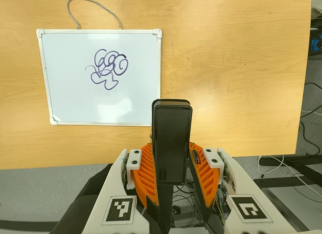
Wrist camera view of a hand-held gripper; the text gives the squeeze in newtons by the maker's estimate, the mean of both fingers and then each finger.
{"total": 5.2, "left": 3.4, "right": 7.1}